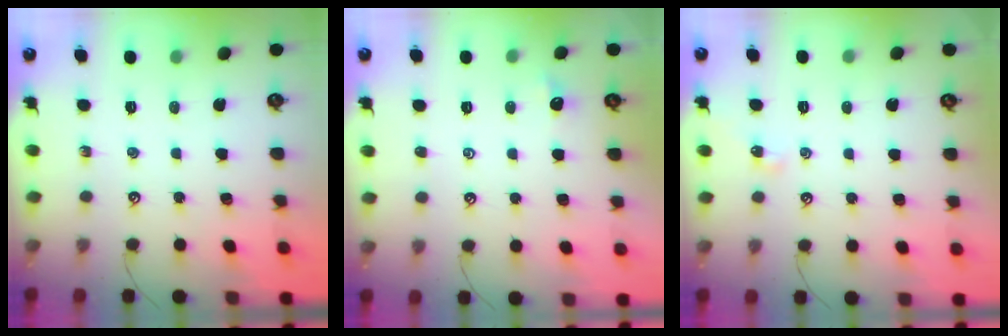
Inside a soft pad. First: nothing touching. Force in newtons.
{"total": 0.9, "press": 0.8, "slide": 0.4}
{"total": 3.9, "press": 3.8, "slide": 0.6}